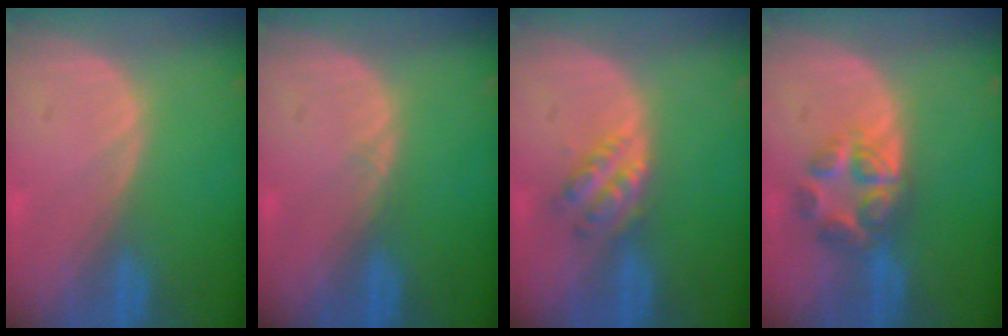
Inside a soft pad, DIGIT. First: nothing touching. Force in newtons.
{"total": 0.5, "press": 0.5, "slide": 0.1}
{"total": 4.7, "press": 4.2, "slide": 2.2}
{"total": 6.4, "press": 5.5, "slide": 3.2}